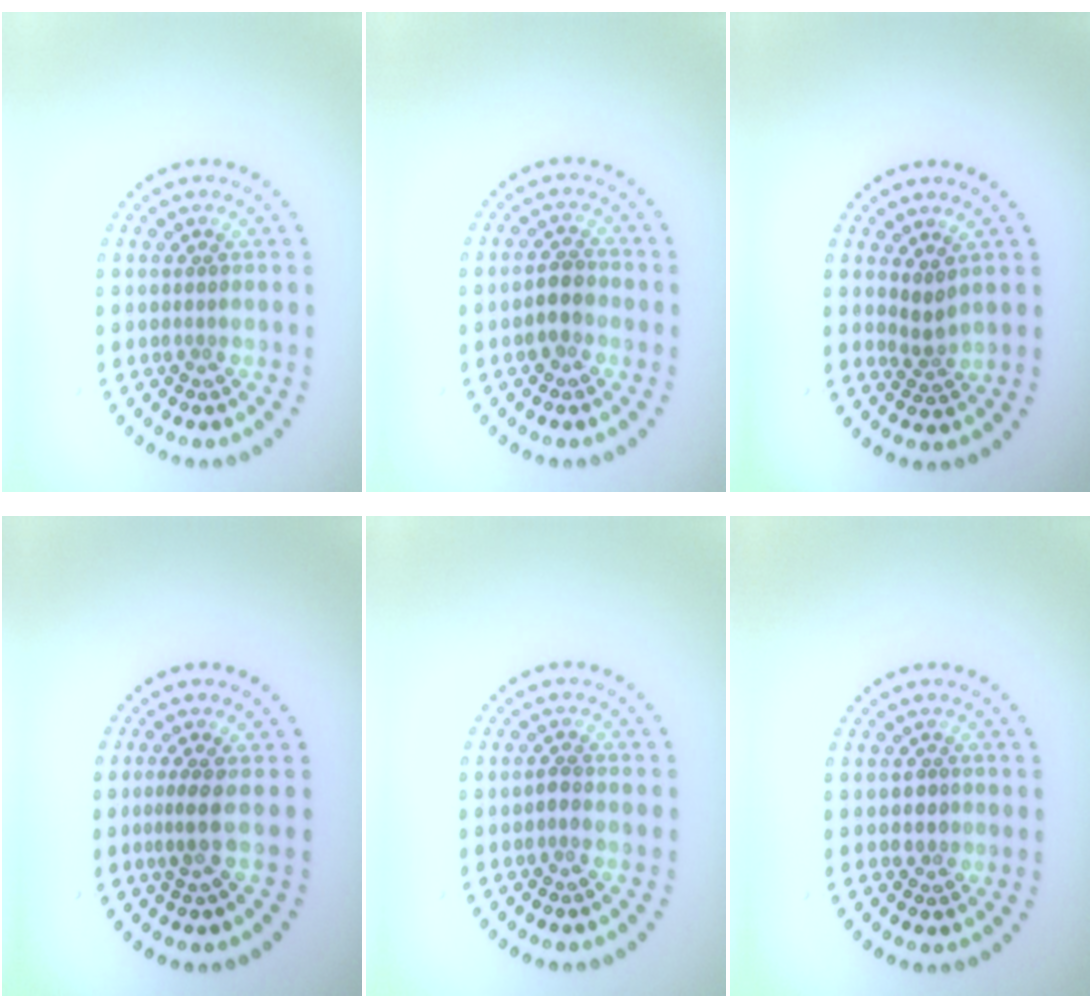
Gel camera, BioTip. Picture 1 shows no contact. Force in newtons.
{"total": 2.4, "press": 2.3, "slide": 0.7}
{"total": 1.8, "press": 1.3, "slide": 1.3}
{"total": 1.7, "press": 1.3, "slide": 1.2}
{"total": 0.8, "press": 0.8, "slide": 0.2}
{"total": 1.4, "press": 1.2, "slide": 0.8}